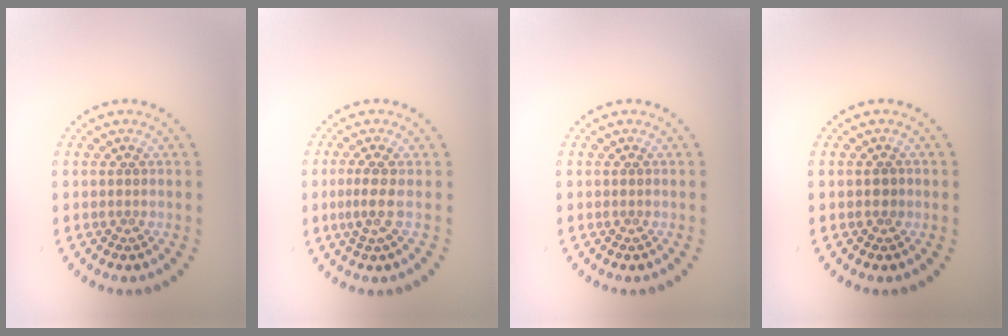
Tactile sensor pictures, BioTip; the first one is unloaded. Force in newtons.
{"total": 2.0, "press": 1.4, "slide": 1.5}
{"total": 0.0}
{"total": 0.8, "press": 0.7, "slide": 0.2}